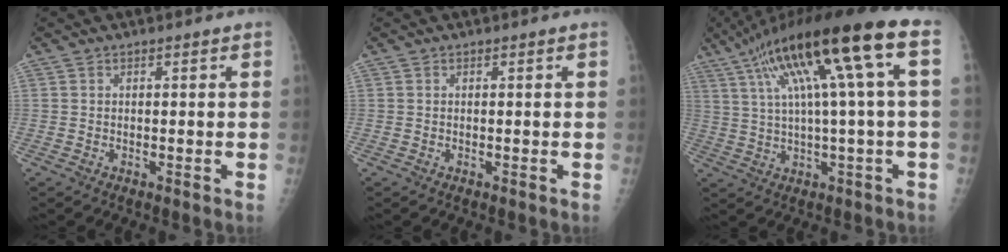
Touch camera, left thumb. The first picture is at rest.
{"total": 0.0}
{"total": 18.9, "force": [6.0, 2.1, 17.8], "torque": [-0.313, 0.034, 0.097]}